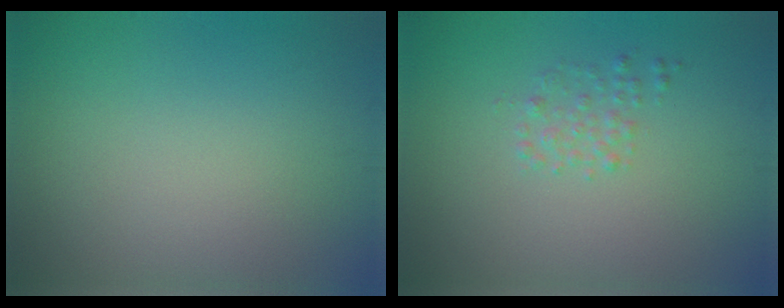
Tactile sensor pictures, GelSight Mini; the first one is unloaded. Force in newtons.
{"total": 1.4, "press": 1.4, "slide": 0.1}